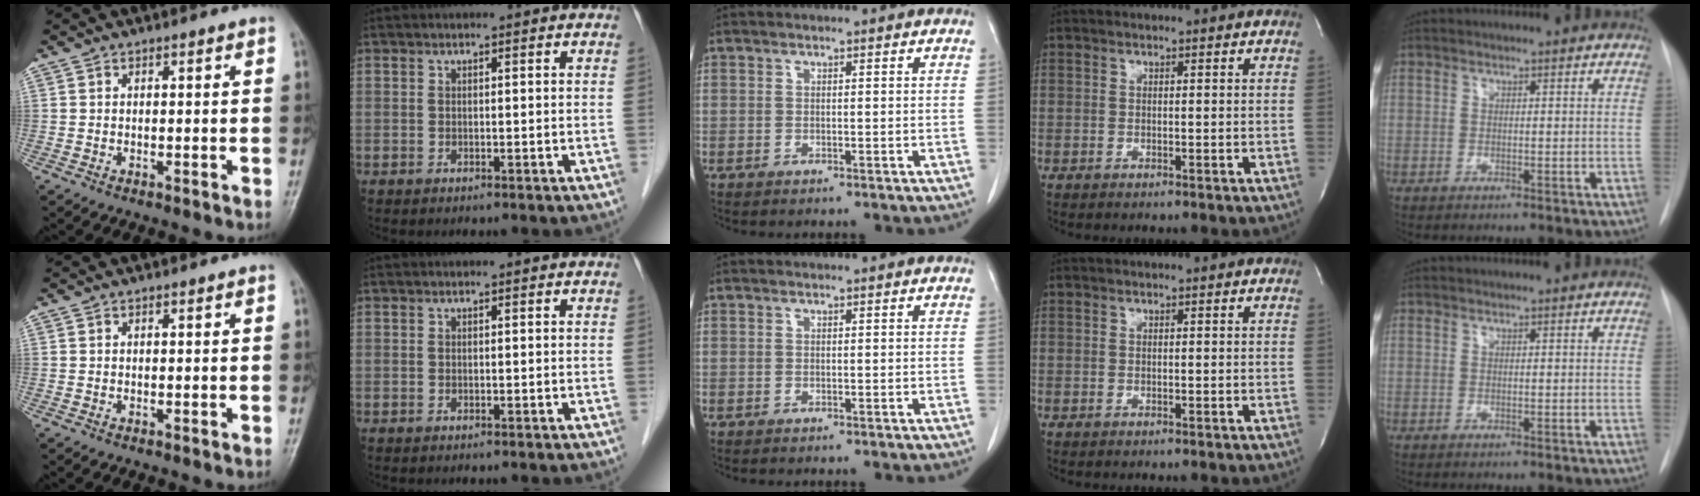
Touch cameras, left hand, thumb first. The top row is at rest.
{}